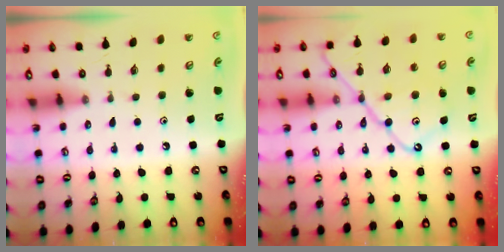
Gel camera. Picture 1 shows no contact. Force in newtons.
{"total": 13.9, "press": 13.9, "slide": 1.5}